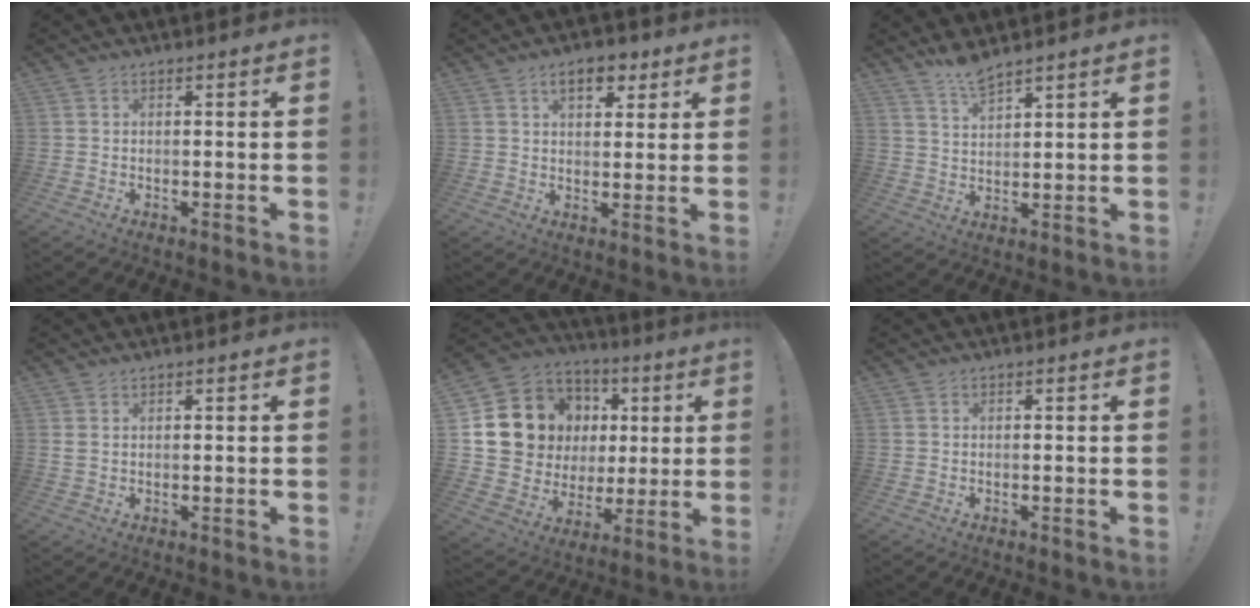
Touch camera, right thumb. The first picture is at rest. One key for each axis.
{"total": 7.6, "fx": 3.9, "fy": 4.2, "fz": 4.9, "tx": -0.061, "ty": -0.007, "tz": 0.067}
{"total": 6.1, "fx": 5.4, "fy": 1.0, "fz": 2.6, "tx": -0.047, "ty": -0.032, "tz": 0.097}
{"total": 1.4, "fx": 0.9, "fy": 0.5, "fz": 0.9, "tx": -0.011, "ty": -0.003, "tz": 0.016}
{"total": 14.9, "fx": 4.6, "fy": 13.0, "fz": 5.6, "tx": -0.081, "ty": -0.029, "tz": 0.119}
{"total": 0.0}